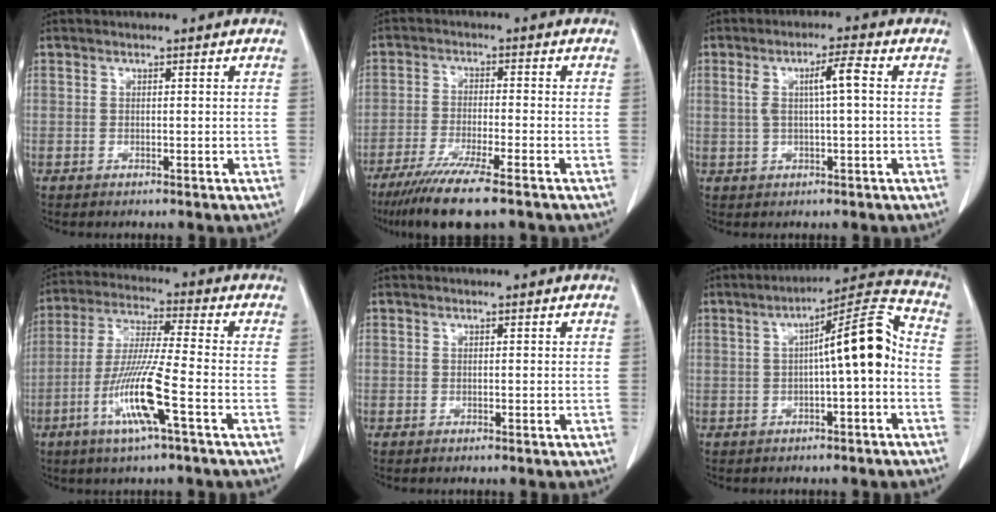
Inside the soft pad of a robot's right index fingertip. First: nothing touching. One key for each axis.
{"total": 10.2, "fx": -7.5, "fy": 0.5, "fz": 7.0, "tx": -0.116, "ty": -0.026, "tz": -0.124}
{"total": 4.9, "fx": 0.8, "fy": 0.4, "fz": 4.8, "tx": -0.091, "ty": 0.015, "tz": 0.016}
{"total": 11.6, "fx": -4.7, "fy": -0.3, "fz": 10.7, "tx": -0.216, "ty": -0.013, "tz": -0.093}
{"total": 0.0}
{"total": 9.6, "fx": -0.5, "fy": 1.0, "fz": 9.5, "tx": -0.136, "ty": 0.033, "tz": -0.010}